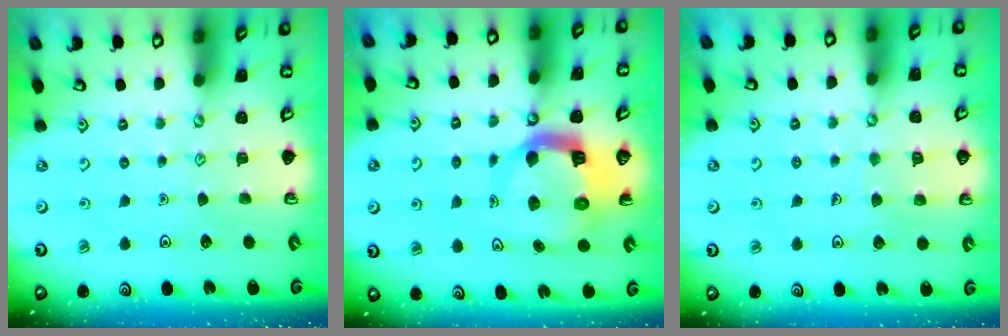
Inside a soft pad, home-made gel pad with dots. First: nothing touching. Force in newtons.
{"total": 8.9, "press": 8.8, "slide": 1.3}
{"total": 5.7, "press": 5.7, "slide": 0.6}